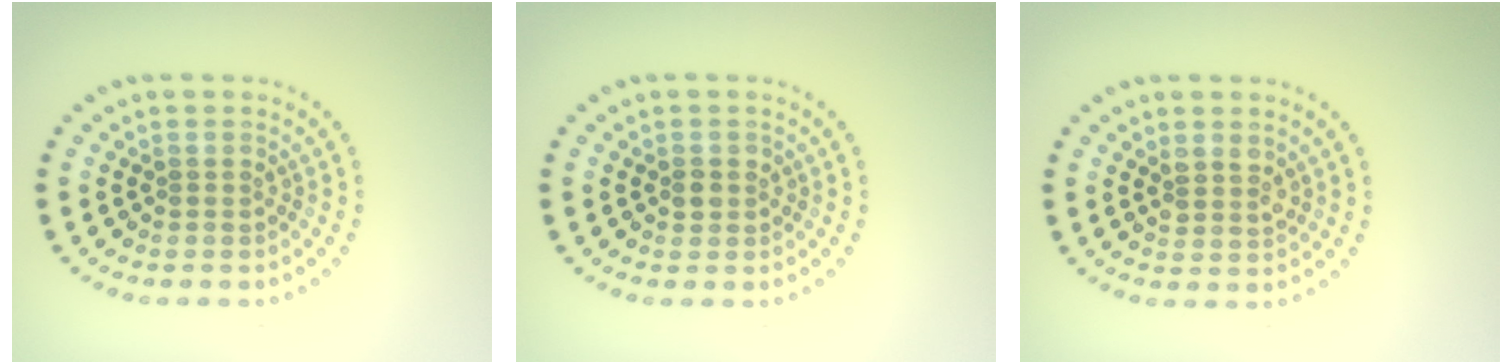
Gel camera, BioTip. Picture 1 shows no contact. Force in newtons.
{"total": 1.1, "press": 1.0, "slide": 0.5}
{"total": 1.7, "press": 1.5, "slide": 0.7}